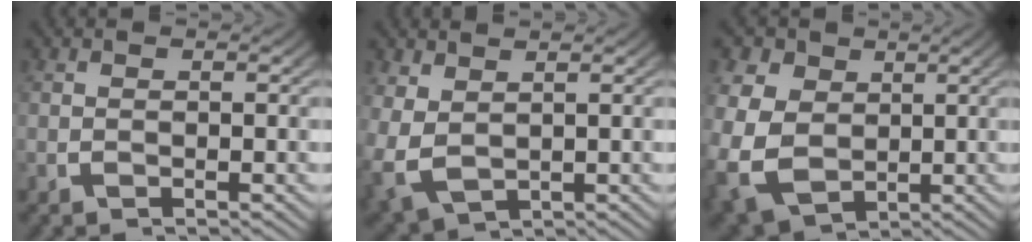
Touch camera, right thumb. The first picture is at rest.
{"total": 5.2, "force": [0.0, 3.9, 3.4], "torque": [-0.099, -0.037, 0.031]}
{"total": 12.0, "force": [-1.2, 10.0, 6.5], "torque": [-0.182, -0.072, 0.007]}